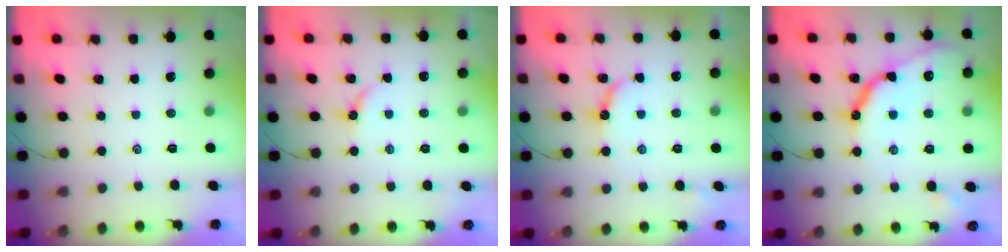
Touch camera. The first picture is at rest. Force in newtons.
{"total": 3.0, "press": 2.9, "slide": 0.5}
{"total": 6.8, "press": 6.7, "slide": 0.6}
{"total": 14.3, "press": 14.2, "slide": 1.0}